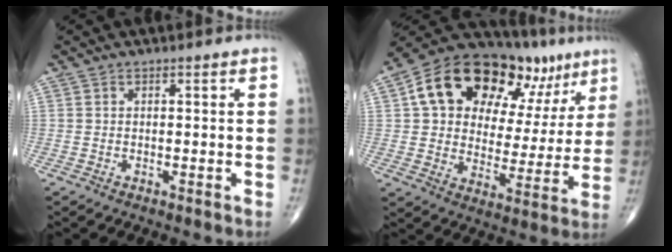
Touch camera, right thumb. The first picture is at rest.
{"total": 24.5, "force": [10.9, 14.2, 16.7], "torque": [-0.206, 0.015, 0.171]}